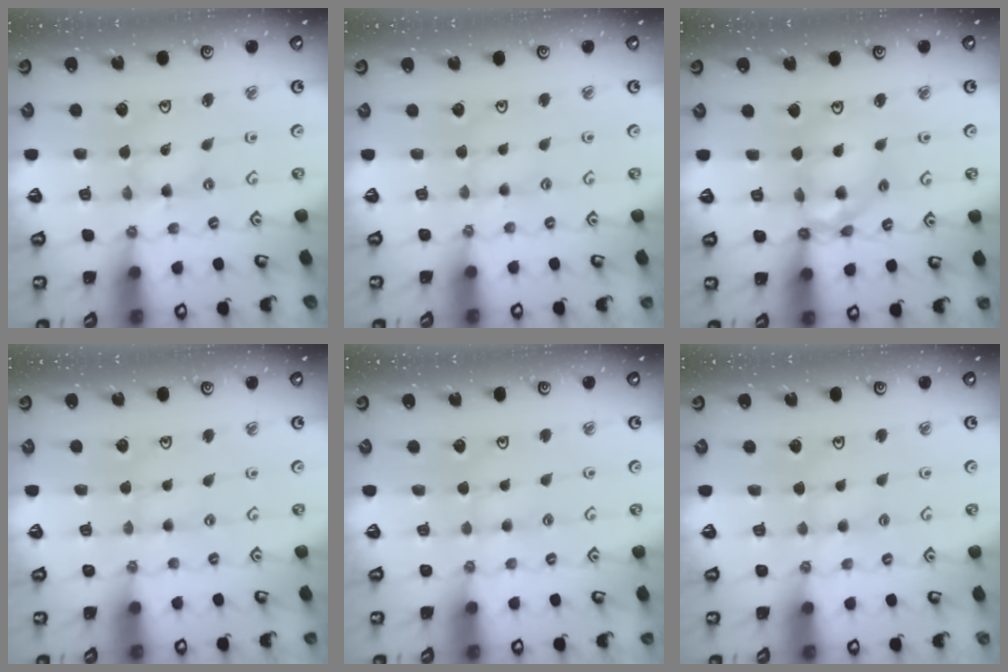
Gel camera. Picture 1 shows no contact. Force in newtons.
{"total": 1.5, "press": 1.4, "slide": 0.3}
{"total": 11.7, "press": 11.6, "slide": 1.2}
{"total": 1.9, "press": 1.9, "slide": 0.4}
{"total": 2.3, "press": 2.3, "slide": 0.4}
{"total": 2.8, "press": 2.7, "slide": 0.5}